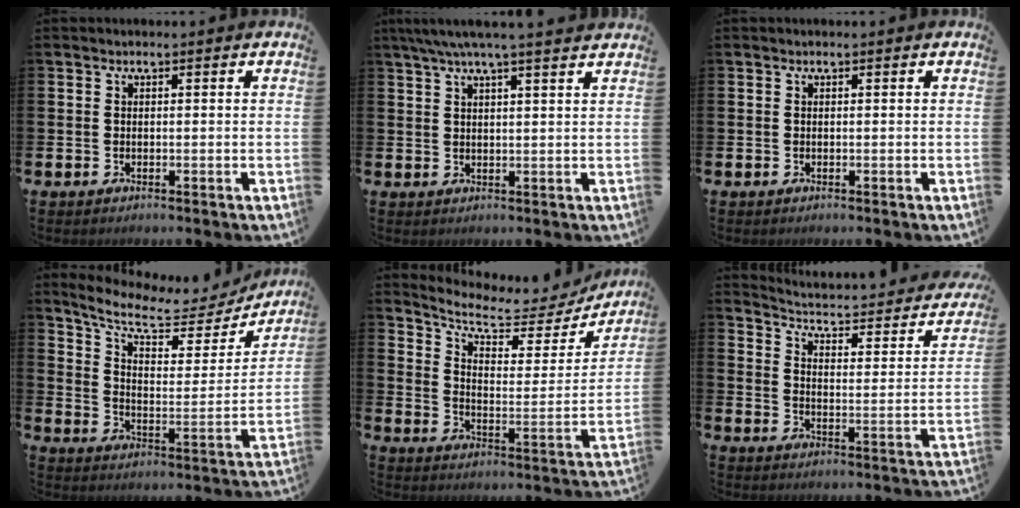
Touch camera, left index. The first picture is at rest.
{"total": 4.7, "force": [4.1, -0.2, 2.4], "torque": [-0.061, -0.006, 0.076]}
{"total": 0.0}
{"total": 8.5, "force": [7.2, 2.6, 3.6], "torque": [-0.090, -0.052, 0.115]}
{"total": 6.7, "force": [5.9, 2.1, 2.4], "torque": [-0.065, -0.052, 0.091]}
{"total": 3.7, "force": [3.0, 1.3, 1.6], "torque": [-0.053, -0.030, 0.039]}